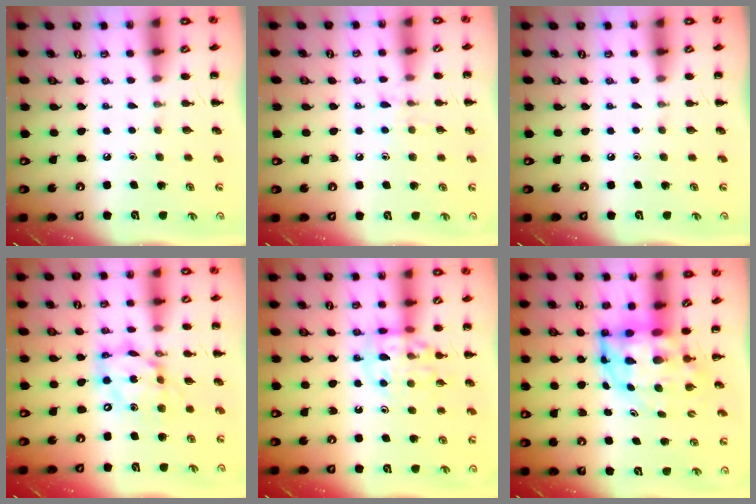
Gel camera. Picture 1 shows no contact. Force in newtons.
{"total": 6.5, "press": 6.3, "slide": 1.4}
{"total": 0.0}
{"total": 14.0, "press": 13.5, "slide": 3.7}
{"total": 12.7, "press": 12.6, "slide": 2.1}
{"total": 7.3, "press": 7.0, "slide": 1.9}